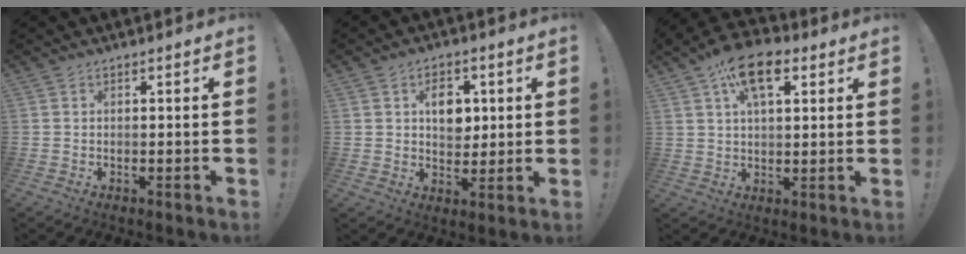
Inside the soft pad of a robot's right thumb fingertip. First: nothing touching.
{"total": 8.3, "force": [2.2, 6.4, 4.9], "torque": [-0.062, -0.004, 0.038]}
{"total": 12.7, "force": [6.1, 6.6, 9.0], "torque": [-0.142, -0.013, 0.109]}